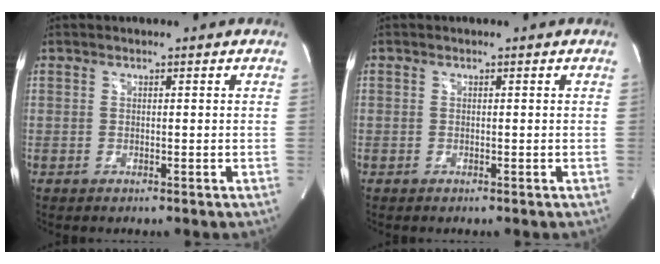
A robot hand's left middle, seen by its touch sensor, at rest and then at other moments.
{"total": 0.0}